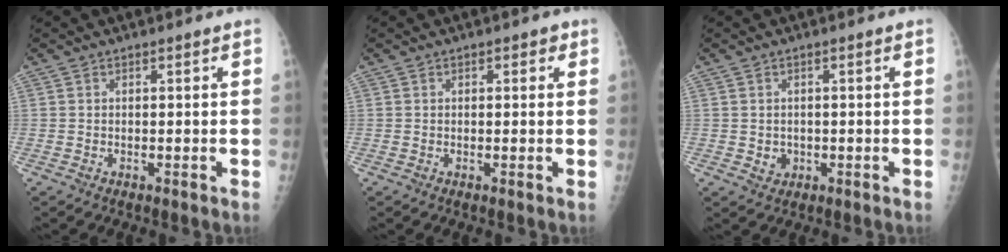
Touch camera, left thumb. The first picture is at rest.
{"total": 2.0, "force": [0.8, 1.3, 1.3], "torque": [0.000, 0.001, 0.006]}
{"total": 2.5, "force": [-0.4, 2.3, 1.0], "torque": [-0.005, 0.002, 0.002]}